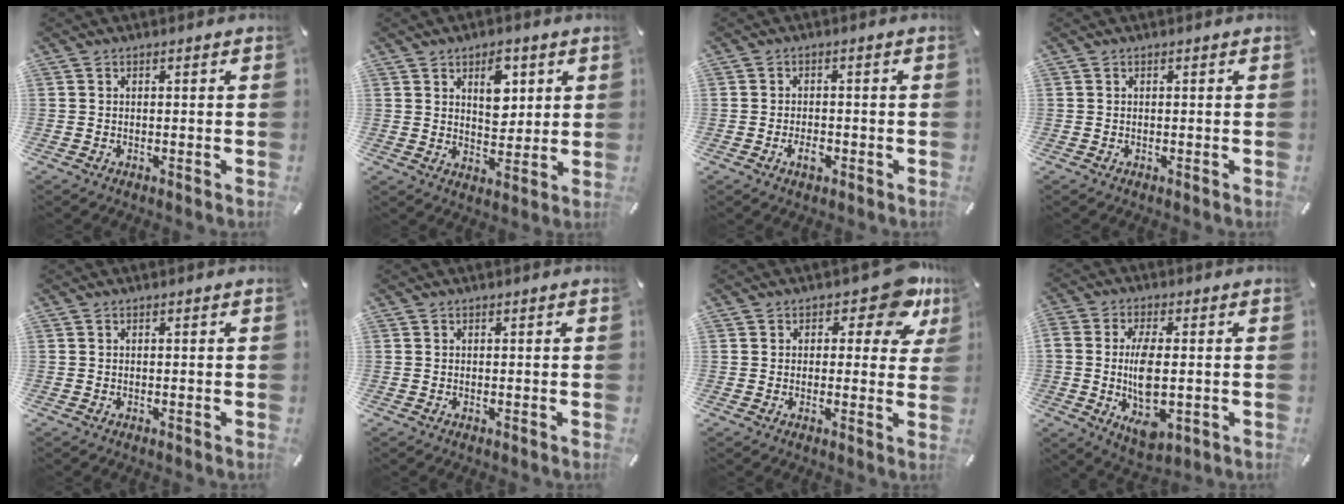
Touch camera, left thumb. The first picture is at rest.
{"total": 7.7, "force": [3.4, 5.1, 4.6], "torque": [-0.046, -0.012, 0.053]}
{"total": 3.2, "force": [-1.4, 2.0, 2.1], "torque": [-0.043, 0.004, -0.026]}
{"total": 0.0}
{"total": 0.0}
{"total": 0.0}
{"total": 10.2, "force": [5.8, 4.9, 6.9], "torque": [-0.078, -0.033, 0.098]}
{"total": 11.5, "force": [-0.8, 5.7, 9.9], "torque": [-0.175, -0.012, -0.009]}